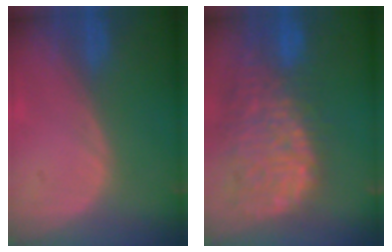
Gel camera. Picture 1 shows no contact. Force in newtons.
{"total": 14.4, "press": 11.9, "slide": 8.2}